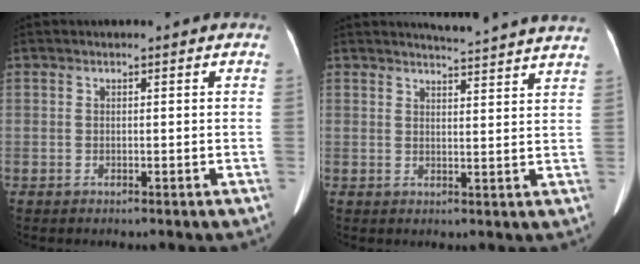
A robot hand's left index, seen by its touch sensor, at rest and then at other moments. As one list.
[{"total": 10.7, "force": [10.4, -0.9, 2.6], "torque": [-0.039, -0.023, 0.113]}]